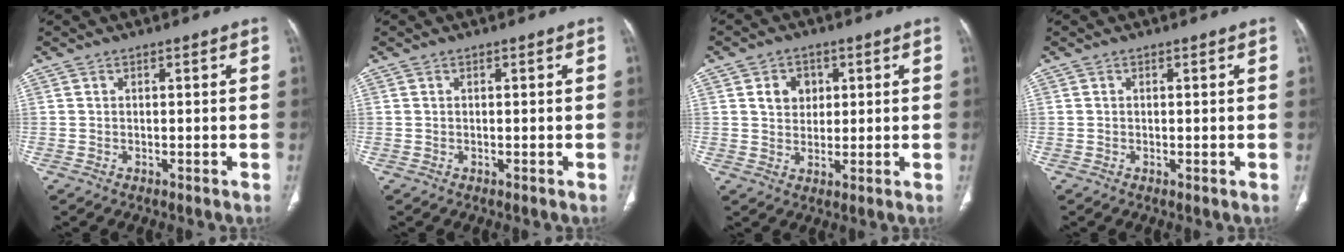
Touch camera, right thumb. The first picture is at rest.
{"total": 0.0}
{"total": 5.2, "force": [1.6, 4.3, 2.4], "torque": [-0.013, -0.005, 0.026]}
{"total": 0.0}